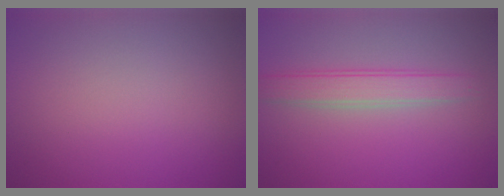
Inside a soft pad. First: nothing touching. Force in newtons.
{"total": 2.9, "press": 2.9, "slide": 0.1}